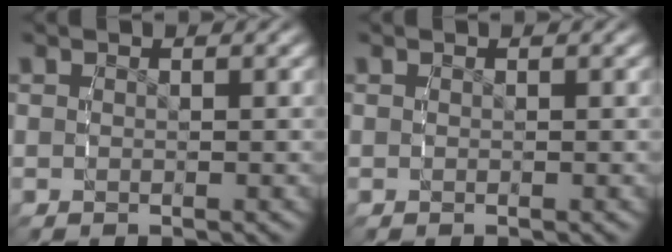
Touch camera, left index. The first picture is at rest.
{"total": 0.0}